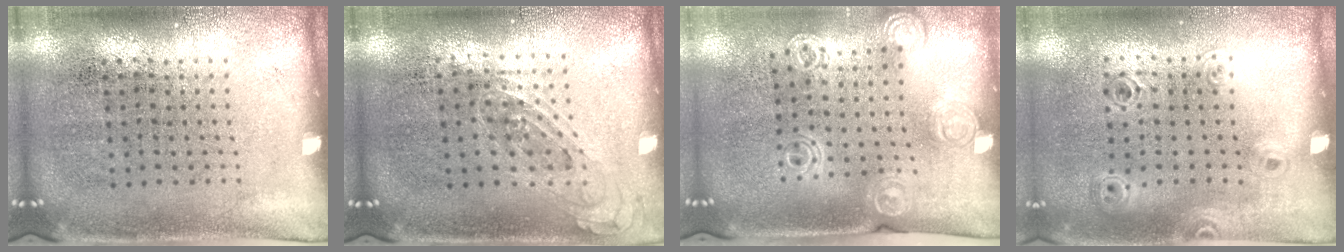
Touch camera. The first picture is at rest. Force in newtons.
{"total": 0.8, "press": 0.7, "slide": 0.4}
{"total": 1.3, "press": 1.3, "slide": 0.3}
{"total": 1.0, "press": 0.9, "slide": 0.2}